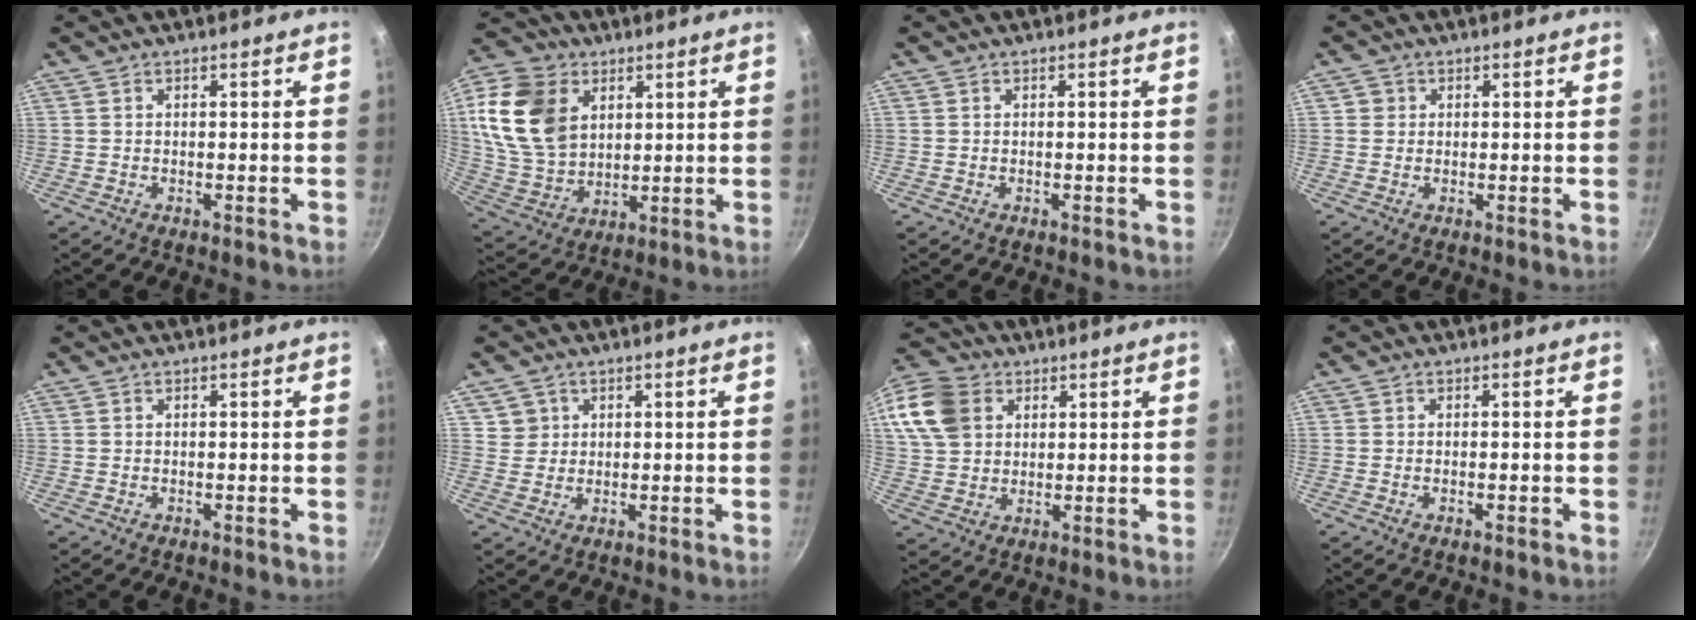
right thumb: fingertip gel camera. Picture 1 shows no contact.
{"total": 17.8, "force": [5.6, 12.9, 11.0], "torque": [-0.191, -0.014, 0.115]}
{"total": 0.0}
{"total": 2.0, "force": [0.4, 1.9, 0.5], "torque": [0.003, 0.005, 0.002]}
{"total": 0.0}
{"total": 3.2, "force": [1.2, 2.9, 0.2], "torque": [0.020, 0.009, 0.020]}
{"total": 14.7, "force": [5.5, 11.4, 7.6], "torque": [-0.151, 0.006, 0.101]}
{"total": 1.0, "force": [-0.5, 0.3, 0.8], "torque": [-0.017, 0.002, -0.009]}